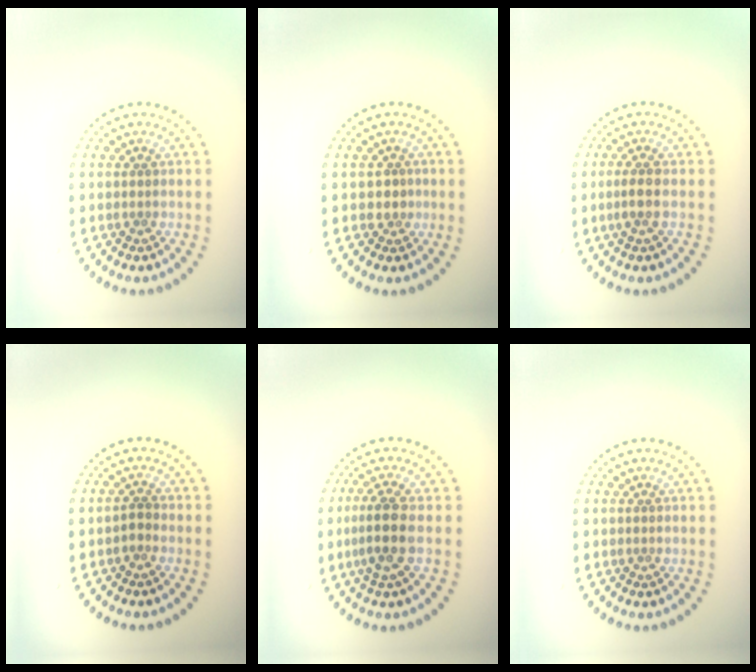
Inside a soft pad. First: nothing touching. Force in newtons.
{"total": 1.5, "press": 1.2, "slide": 0.9}
{"total": 1.7, "press": 1.5, "slide": 0.9}
{"total": 0.7, "press": 0.6, "slide": 0.4}
{"total": 3.2, "press": 2.7, "slide": 1.7}
{"total": 0.0}